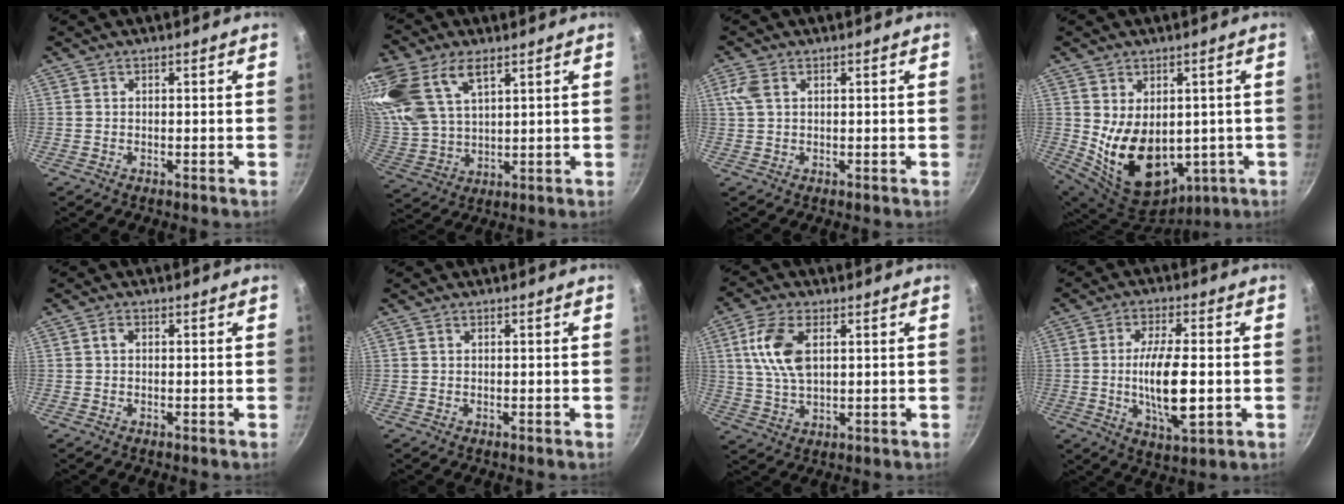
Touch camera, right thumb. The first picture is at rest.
{"total": 21.0, "force": [10.2, 11.7, 14.2], "torque": [-0.344, 0.008, 0.203]}
{"total": 3.2, "force": [1.1, 1.9, 2.3], "torque": [-0.068, 0.011, 0.026]}
{"total": 16.3, "force": [-1.3, 11.0, 11.9], "torque": [-0.175, -0.017, 0.019]}
{"total": 1.1, "force": [0.1, 0.8, 0.8], "torque": [-0.009, 0.002, -0.002]}
{"total": 0.0}
{"total": 10.1, "force": [2.6, 5.3, 8.2], "torque": [-0.173, -0.001, 0.053]}
{"total": 12.1, "force": [-1.1, 4.3, 11.2], "torque": [-0.199, -0.008, -0.016]}